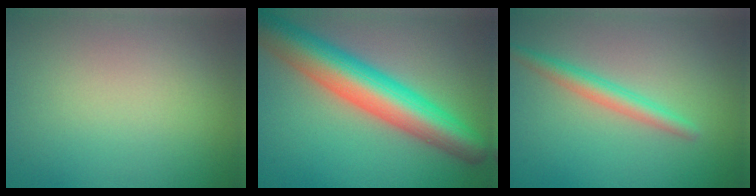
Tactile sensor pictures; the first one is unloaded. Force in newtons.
{"total": 9.3, "press": 9.3, "slide": 0.4}
{"total": 2.4, "press": 2.4, "slide": 0.0}